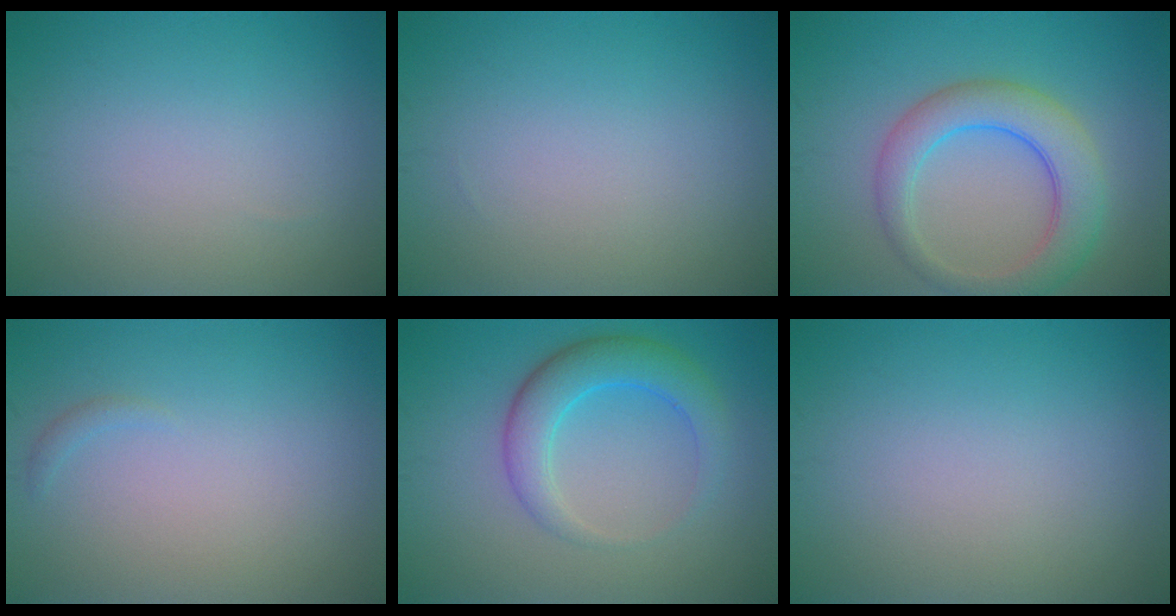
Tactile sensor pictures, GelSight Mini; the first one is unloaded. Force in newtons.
{"total": 0.0}
{"total": 5.4, "press": 5.4, "slide": 0.1}
{"total": 0.6, "press": 0.6, "slide": 0.1}
{"total": 4.5, "press": 4.5, "slide": 0.2}
{"total": 0.0}